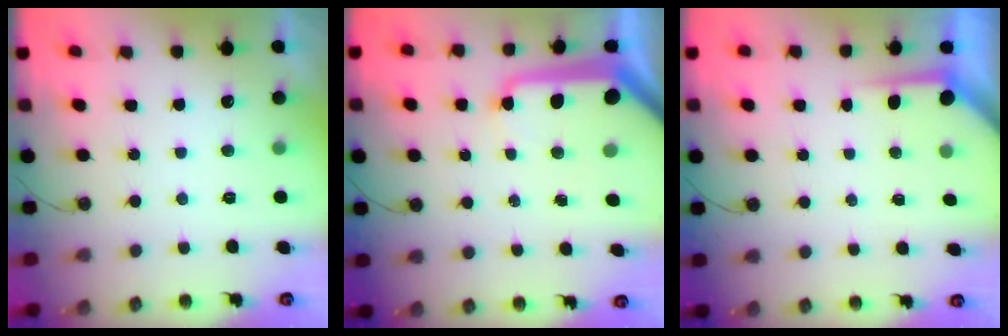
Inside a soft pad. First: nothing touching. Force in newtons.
{"total": 16.9, "press": 16.8, "slide": 1.7}
{"total": 3.4, "press": 3.4, "slide": 0.3}